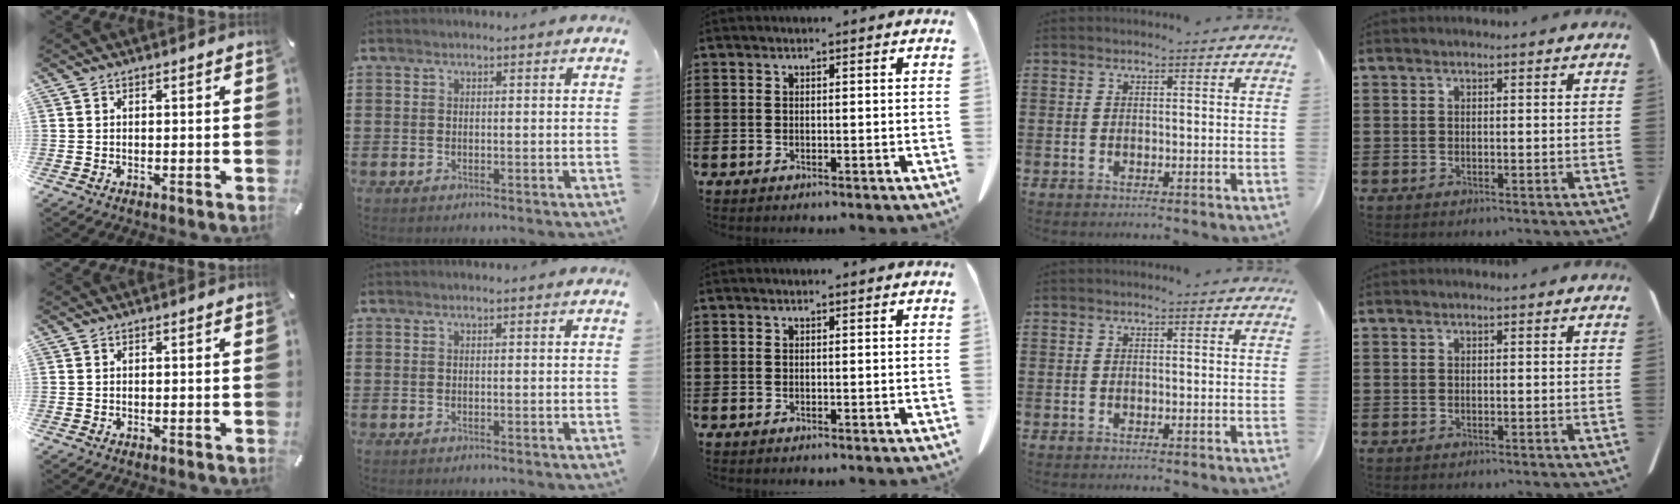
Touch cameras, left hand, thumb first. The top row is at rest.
{}